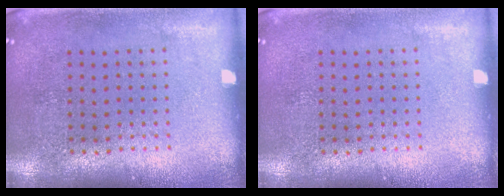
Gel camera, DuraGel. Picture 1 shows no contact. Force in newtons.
{"total": 0.0}